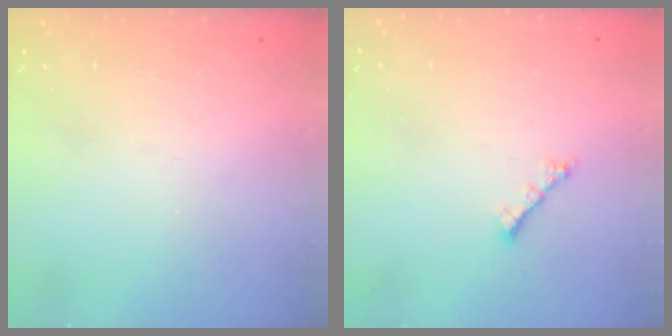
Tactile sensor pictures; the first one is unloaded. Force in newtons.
{"total": 1.8, "press": 1.7, "slide": 0.6}